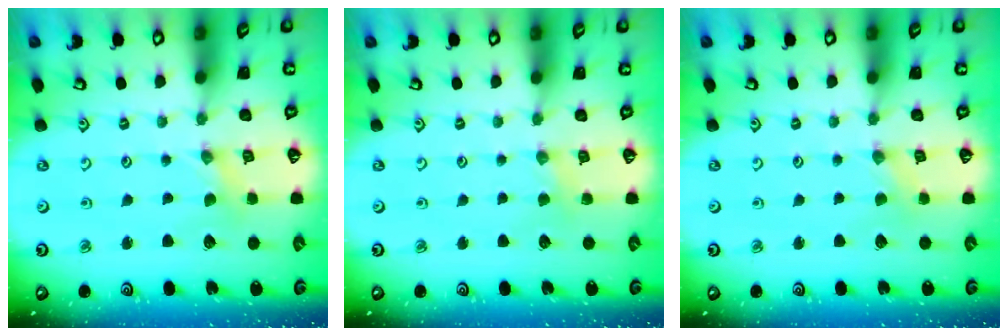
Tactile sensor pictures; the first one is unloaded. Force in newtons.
{"total": 2.5, "press": 2.4, "slide": 0.4}
{"total": 0.0}